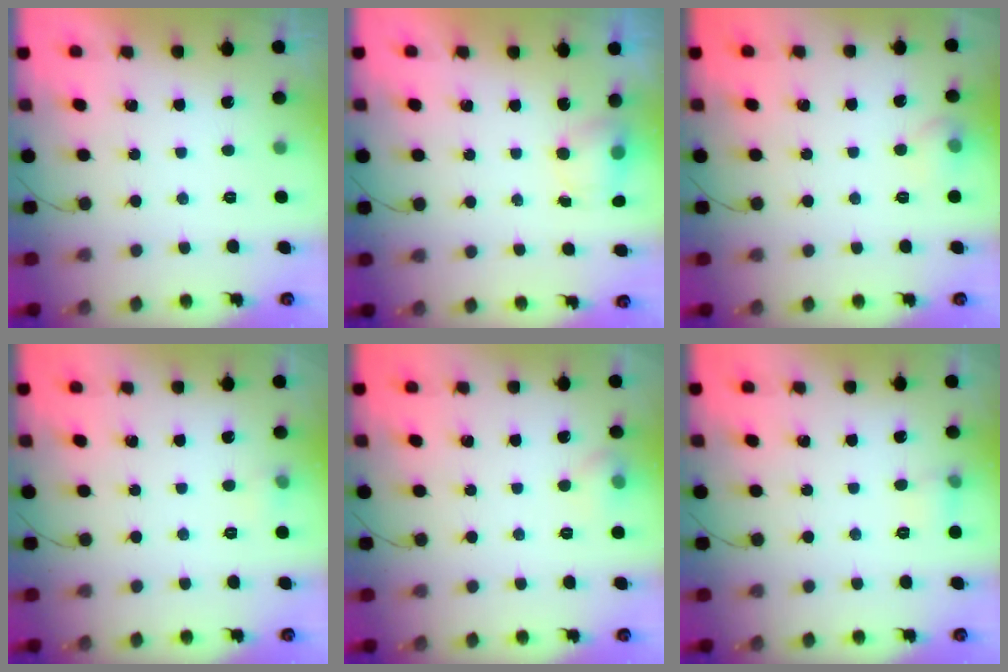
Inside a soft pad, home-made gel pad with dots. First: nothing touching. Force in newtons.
{"total": 4.6, "press": 4.5, "slide": 0.7}
{"total": 7.0, "press": 6.8, "slide": 1.9}
{"total": 4.3, "press": 4.0, "slide": 1.4}
{"total": 5.5, "press": 5.1, "slide": 1.9}
{"total": 5.7, "press": 5.5, "slide": 1.7}